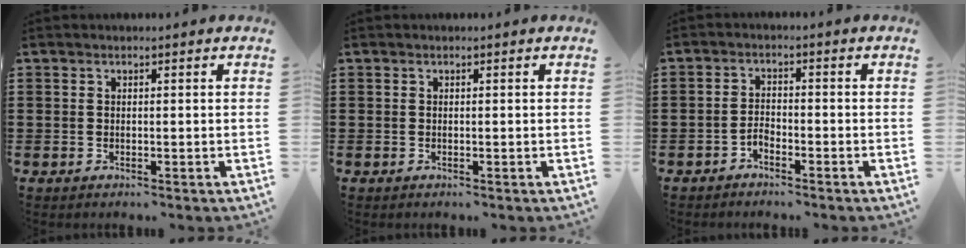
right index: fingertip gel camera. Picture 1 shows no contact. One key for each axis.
{"total": 0.0}
{"total": 1.9, "fx": -1.6, "fy": 0.7, "fz": 0.5, "tx": -0.017, "ty": 0.003, "tz": -0.034}